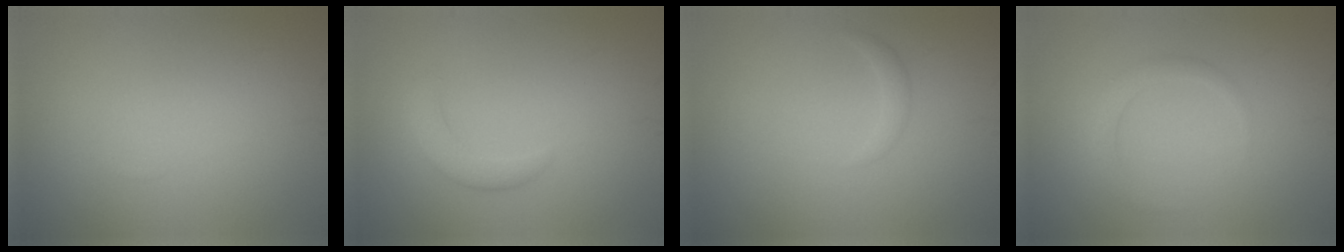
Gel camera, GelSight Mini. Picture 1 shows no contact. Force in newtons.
{"total": 2.1, "press": 2.1, "slide": 0.1}
{"total": 0.9, "press": 0.9, "slide": 0.0}
{"total": 1.7, "press": 1.7, "slide": 0.1}